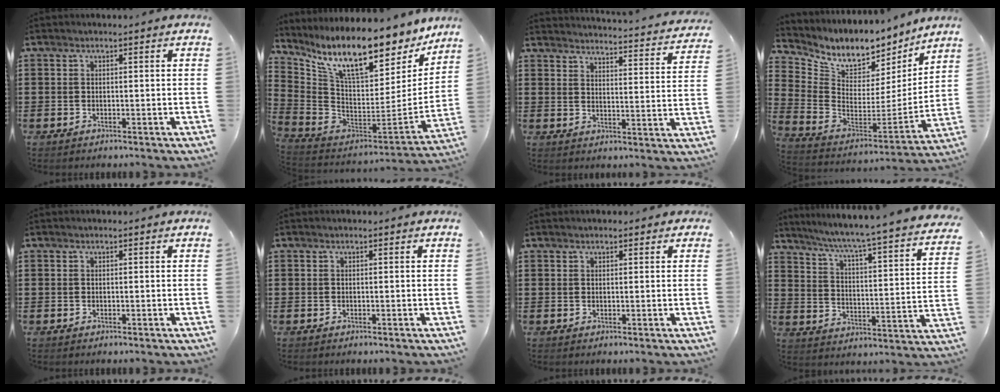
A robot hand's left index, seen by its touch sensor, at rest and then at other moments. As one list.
[{"total": 14.0, "force": [10.3, 3.1, 9.0], "torque": [-0.186, -0.079, 0.174]}, {"total": 3.3, "force": [3.2, -0.5, 0.3], "torque": [-0.016, -0.034, 0.049]}, {"total": 6.7, "force": [5.6, 3.2, 1.7], "torque": [-0.067, -0.051, 0.097]}, {"total": 0.0}, {"total": 0.0}, {"total": 0.7, "force": [0.5, 0.4, 0.3], "torque": [-0.006, 0.004, 0.010]}, {"total": 4.7, "force": [4.0, -1.0, 2.3], "torque": [-0.065, -0.048, 0.053]}]